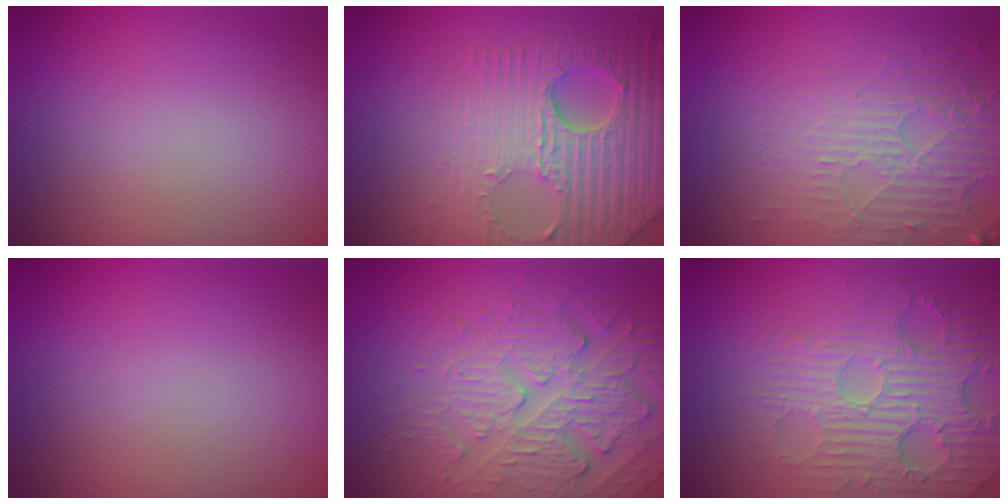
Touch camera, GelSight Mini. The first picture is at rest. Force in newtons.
{"total": 7.5, "press": 5.9, "slide": 4.7}
{"total": 5.2, "press": 3.3, "slide": 4.1}
{"total": 0.0}
{"total": 5.0, "press": 4.3, "slide": 2.6}
{"total": 4.8, "press": 4.2, "slide": 2.2}